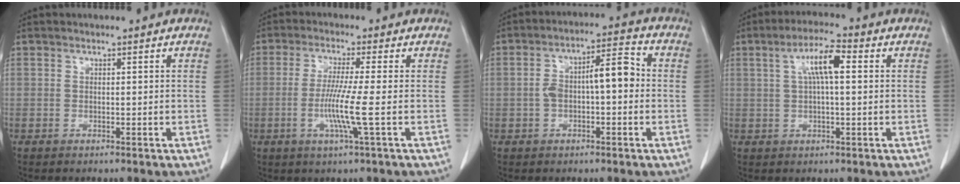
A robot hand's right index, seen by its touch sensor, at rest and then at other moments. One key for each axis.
{"total": 6.7, "fx": -1.4, "fy": -1.1, "fz": 6.5, "tx": -0.127, "ty": -0.017, "tz": -0.032}
{"total": 8.1, "fx": -0.2, "fy": 2.7, "fz": 7.6, "tx": -0.141, "ty": 0.038, "tz": -0.005}
{"total": 6.6, "fx": 1.6, "fy": 1.1, "fz": 6.3, "tx": -0.117, "ty": 0.019, "tz": 0.027}